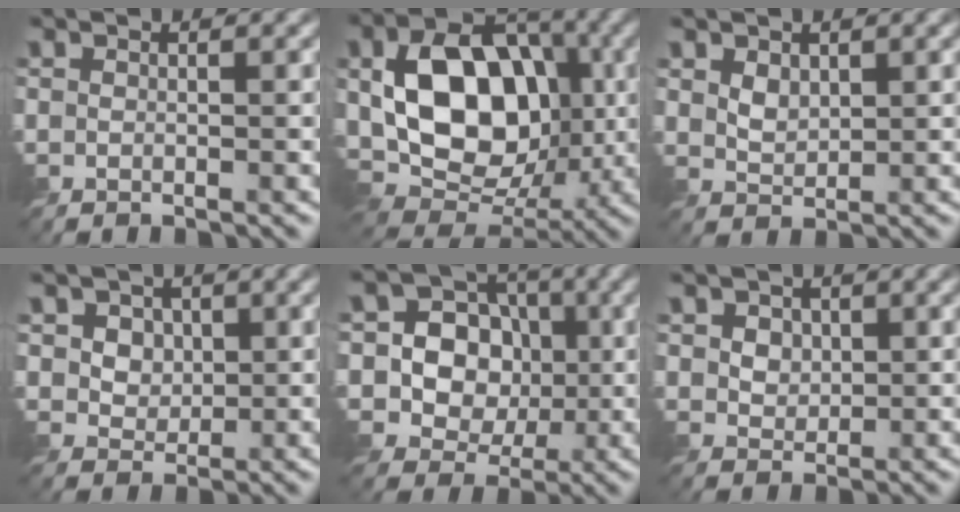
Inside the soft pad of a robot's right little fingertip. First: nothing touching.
{"total": 11.6, "force": [0.2, 8.2, 8.2], "torque": [-0.142, -0.002, 0.005]}
{"total": 1.6, "force": [0.7, 1.1, 1.0], "torque": [-0.022, -0.006, 0.018]}
{"total": 3.4, "force": [1.2, 2.8, 1.5], "torque": [-0.041, -0.006, 0.024]}
{"total": 7.7, "force": [0.3, 7.0, 3.3], "torque": [-0.054, 0.018, -0.017]}
{"total": 2.3, "force": [0.8, 1.8, 1.1], "torque": [-0.035, -0.003, 0.021]}